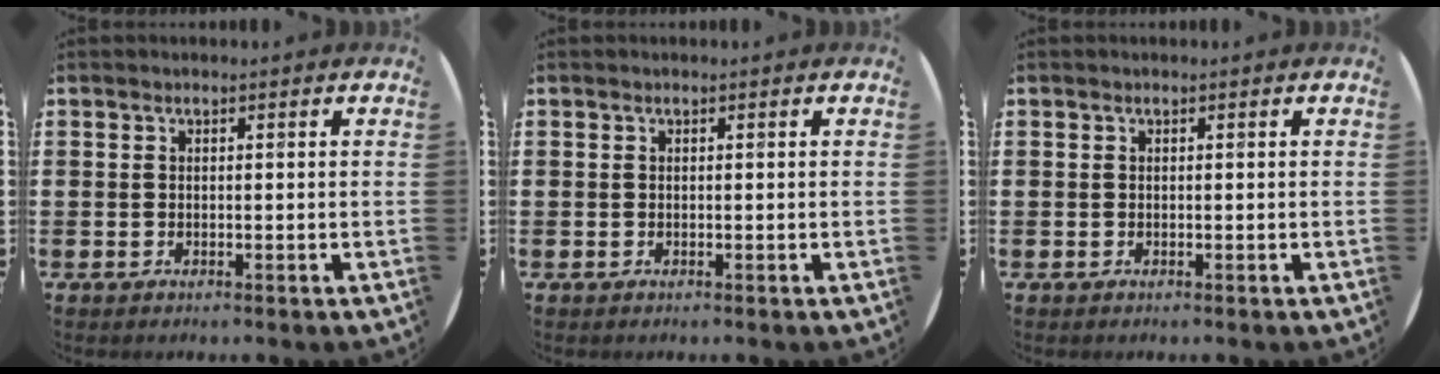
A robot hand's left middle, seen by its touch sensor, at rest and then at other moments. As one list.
[{"total": 0.0}, {"total": 0.0}]